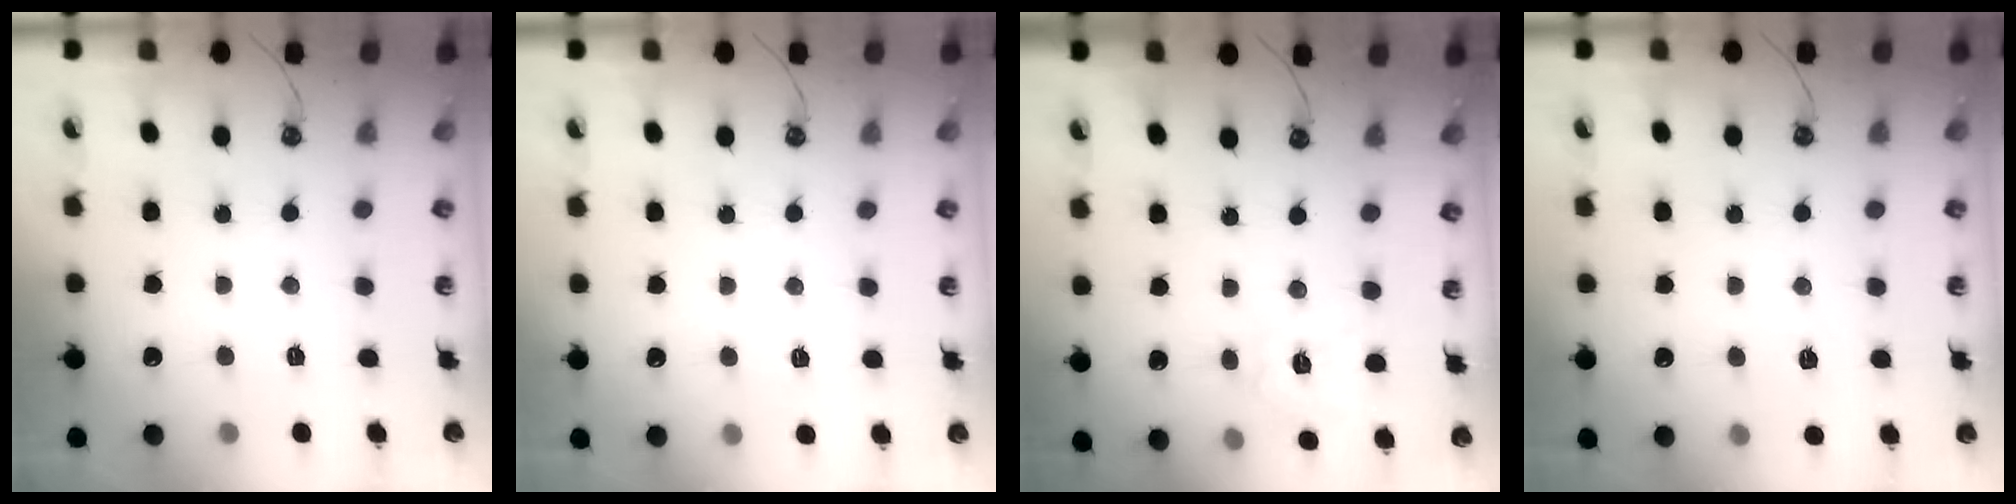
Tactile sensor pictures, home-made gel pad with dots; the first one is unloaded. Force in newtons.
{"total": 2.8, "press": 2.8, "slide": 0.3}
{"total": 9.5, "press": 9.5, "slide": 0.9}
{"total": 3.9, "press": 3.8, "slide": 0.5}